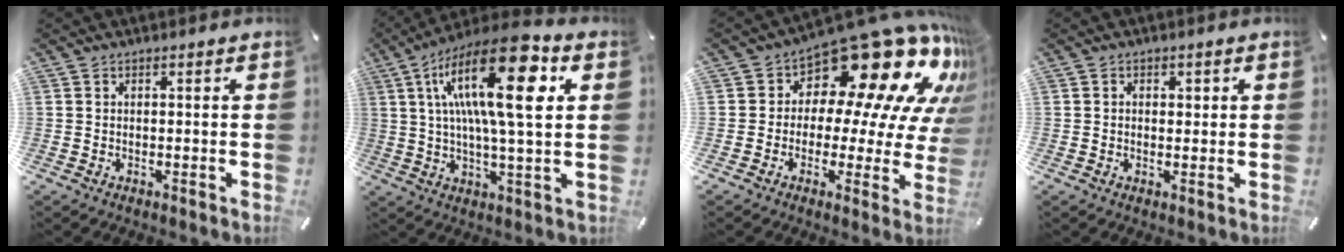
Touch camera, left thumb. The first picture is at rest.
{"total": 22.2, "force": [6.8, 6.1, 20.3], "torque": [-0.373, -0.019, 0.091]}
{"total": 19.1, "force": [12.4, 8.6, 11.8], "torque": [-0.167, -0.109, 0.203]}
{"total": 1.5, "force": [0.1, 1.3, 0.6], "torque": [0.002, 0.001, -0.004]}